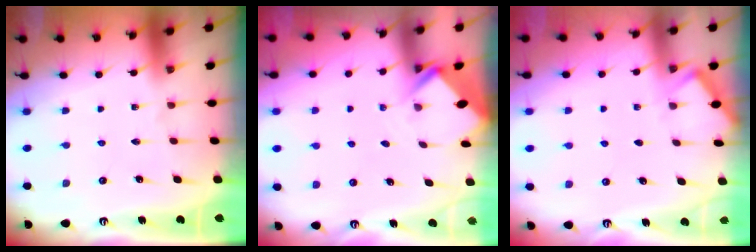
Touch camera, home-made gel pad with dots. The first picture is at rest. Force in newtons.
{"total": 2.7, "press": 2.7, "slide": 0.2}
{"total": 2.7, "press": 2.7, "slide": 0.2}